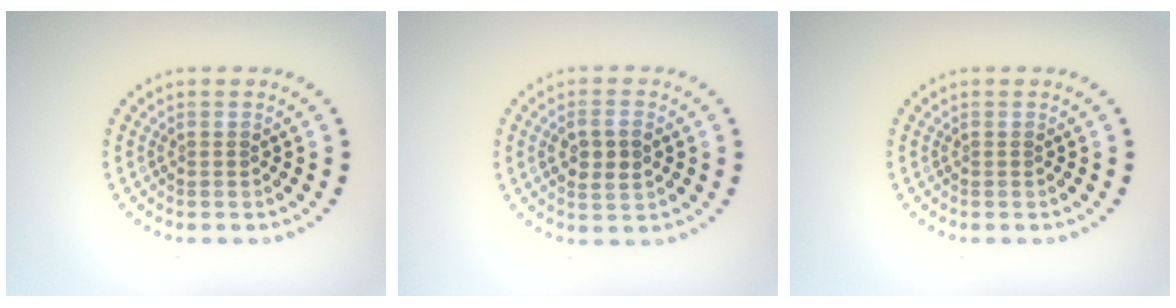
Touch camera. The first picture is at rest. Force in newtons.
{"total": 3.0, "press": 2.9, "slide": 0.6}
{"total": 0.0}